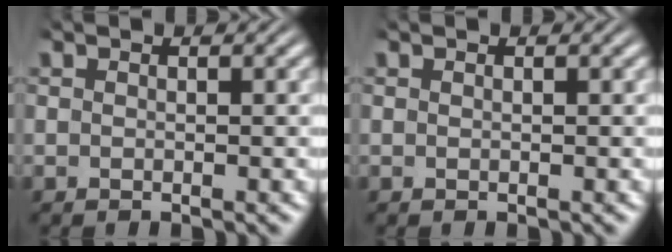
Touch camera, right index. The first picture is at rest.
{"total": 0.0}